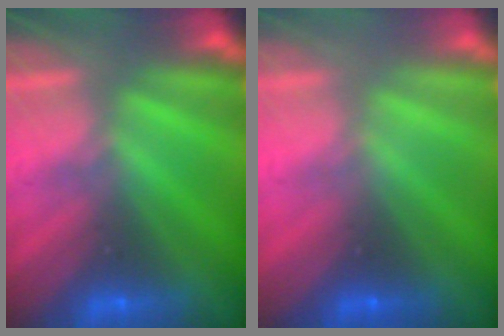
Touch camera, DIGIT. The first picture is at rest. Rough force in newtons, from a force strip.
{"total": 3.0}